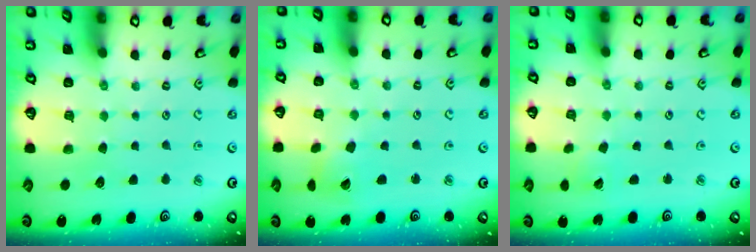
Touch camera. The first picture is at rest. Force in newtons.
{"total": 4.9, "press": 4.9, "slide": 0.6}
{"total": 2.7, "press": 2.6, "slide": 0.4}